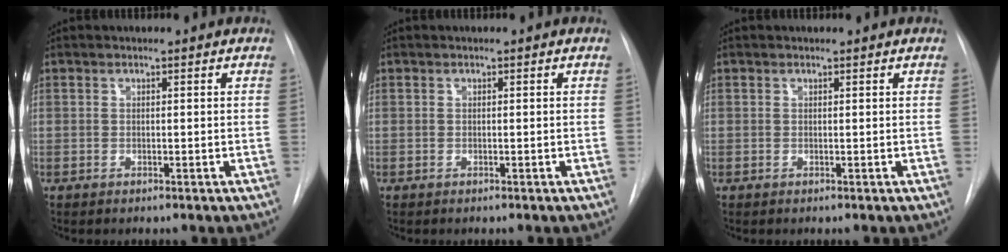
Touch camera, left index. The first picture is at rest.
{"total": 0.0}
{"total": 0.0}